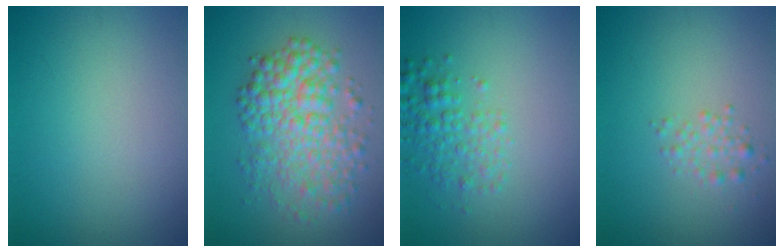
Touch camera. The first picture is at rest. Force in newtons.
{"total": 6.0, "press": 6.0, "slide": 0.1}
{"total": 2.6, "press": 2.6, "slide": 0.1}
{"total": 1.4, "press": 1.4, "slide": 0.0}